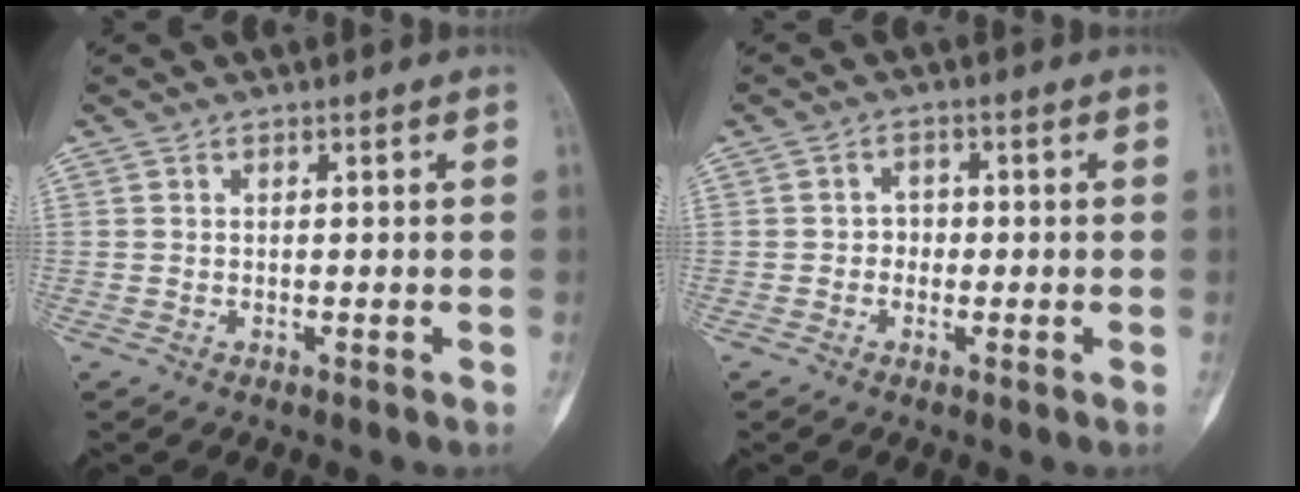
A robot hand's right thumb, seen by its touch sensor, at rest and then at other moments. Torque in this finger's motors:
{"motor_torque": [-0.14, -0.46, 0.14, -0.01, -0.04]}